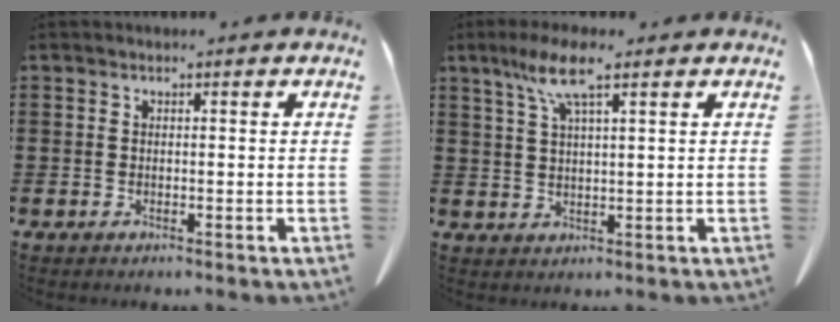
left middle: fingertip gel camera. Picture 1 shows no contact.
{"total": 6.8, "force": [4.0, 0.8, 5.4], "torque": [-0.114, 0.002, 0.070]}